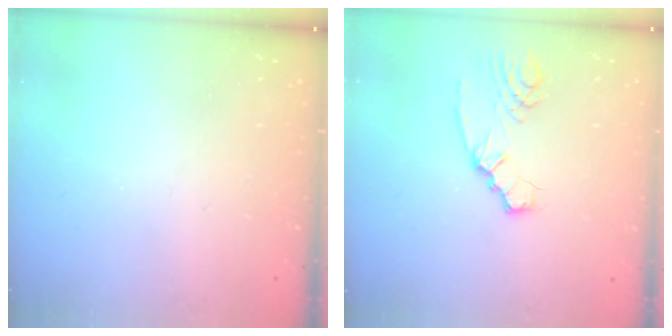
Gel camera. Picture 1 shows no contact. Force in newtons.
{"total": 2.8, "press": 2.7, "slide": 0.6}